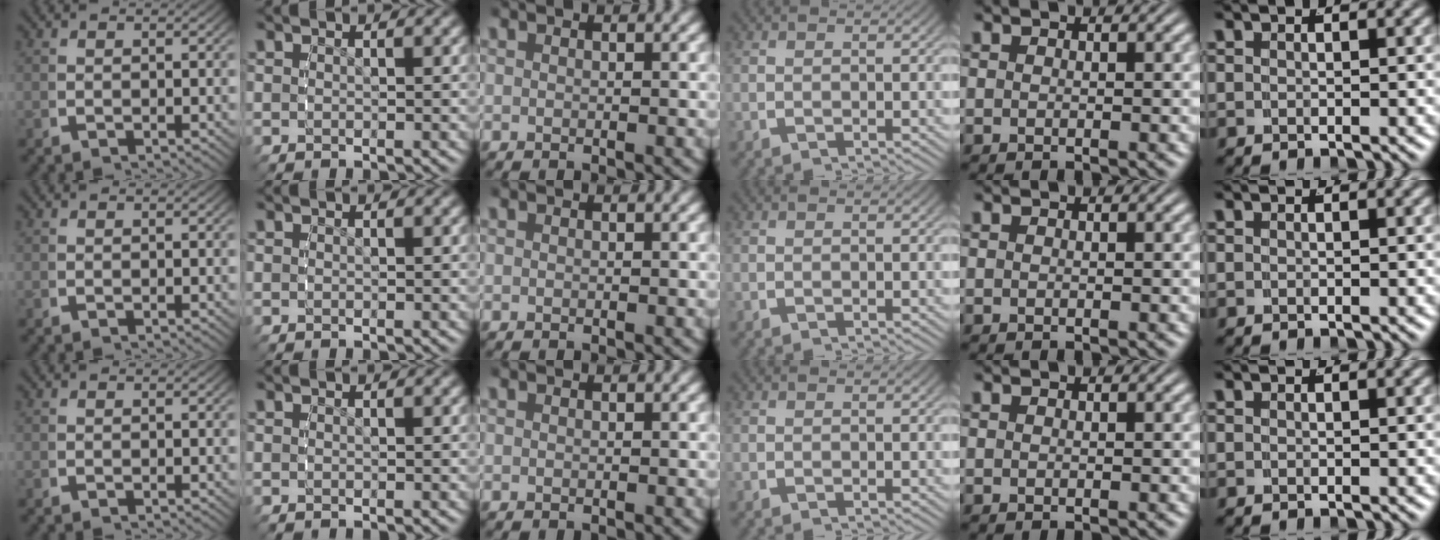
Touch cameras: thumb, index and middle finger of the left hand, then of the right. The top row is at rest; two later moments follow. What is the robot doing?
{"motion": "reach", "object": "jewelry box"}